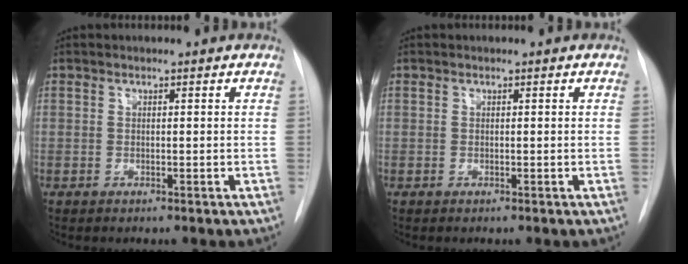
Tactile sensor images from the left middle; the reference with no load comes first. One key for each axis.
{"total": 0.0}